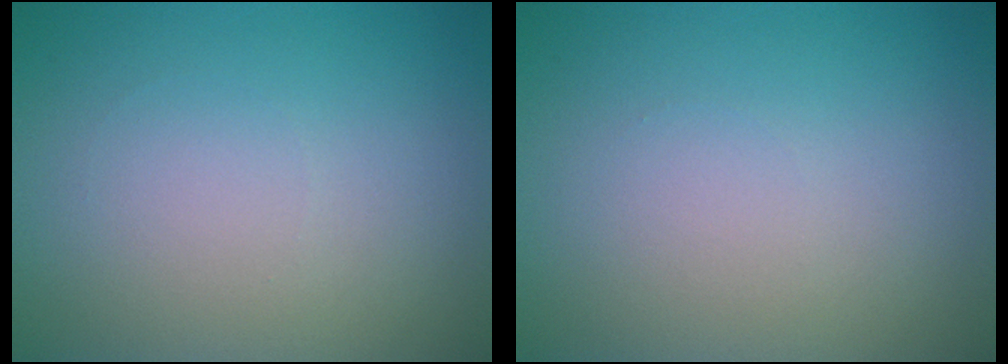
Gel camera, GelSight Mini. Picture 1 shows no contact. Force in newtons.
{"total": 0.0}